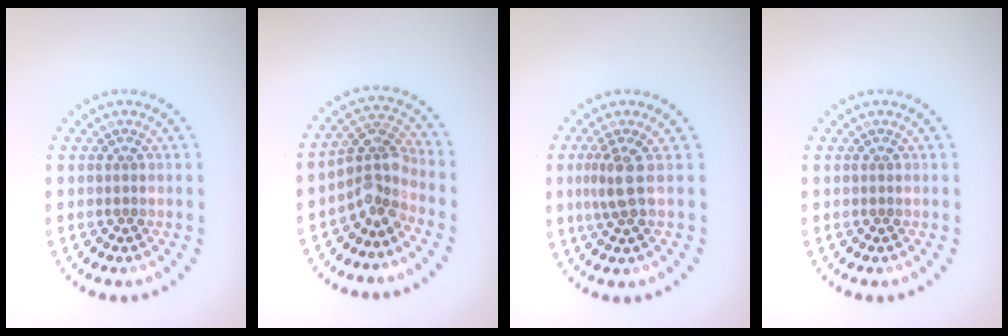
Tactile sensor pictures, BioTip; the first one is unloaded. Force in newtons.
{"total": 3.3, "press": 2.4, "slide": 2.2}
{"total": 2.2, "press": 1.7, "slide": 1.4}
{"total": 0.0}